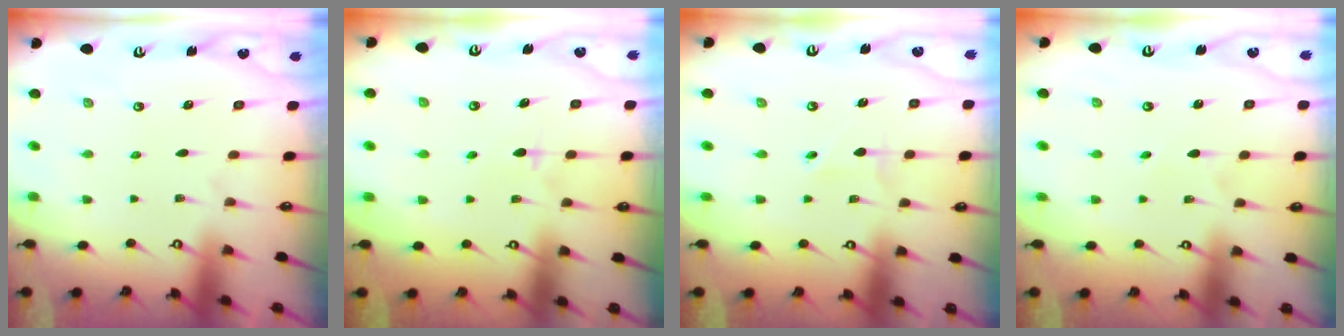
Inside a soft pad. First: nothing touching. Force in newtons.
{"total": 5.9, "press": 5.9, "slide": 0.4}
{"total": 2.7, "press": 2.6, "slide": 0.3}
{"total": 3.7, "press": 3.7, "slide": 0.3}